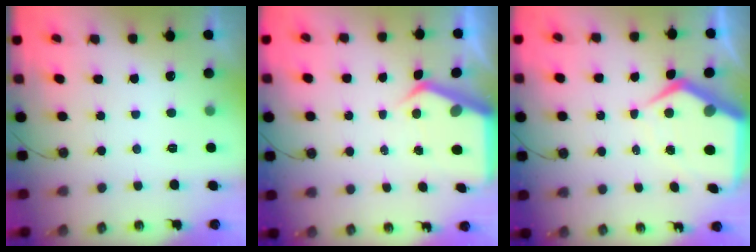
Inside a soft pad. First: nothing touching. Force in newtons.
{"total": 5.2, "press": 5.2, "slide": 0.3}
{"total": 10.2, "press": 10.1, "slide": 1.1}